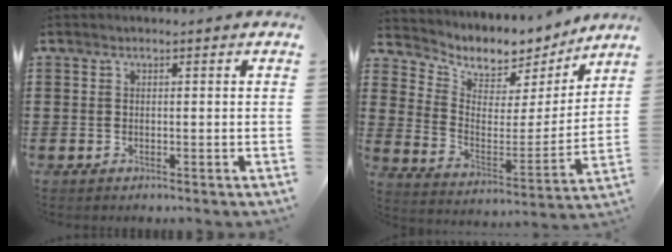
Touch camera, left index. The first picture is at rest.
{"total": 5.7, "force": [5.0, 2.7, 0.3], "torque": [-0.038, -0.045, 0.084]}